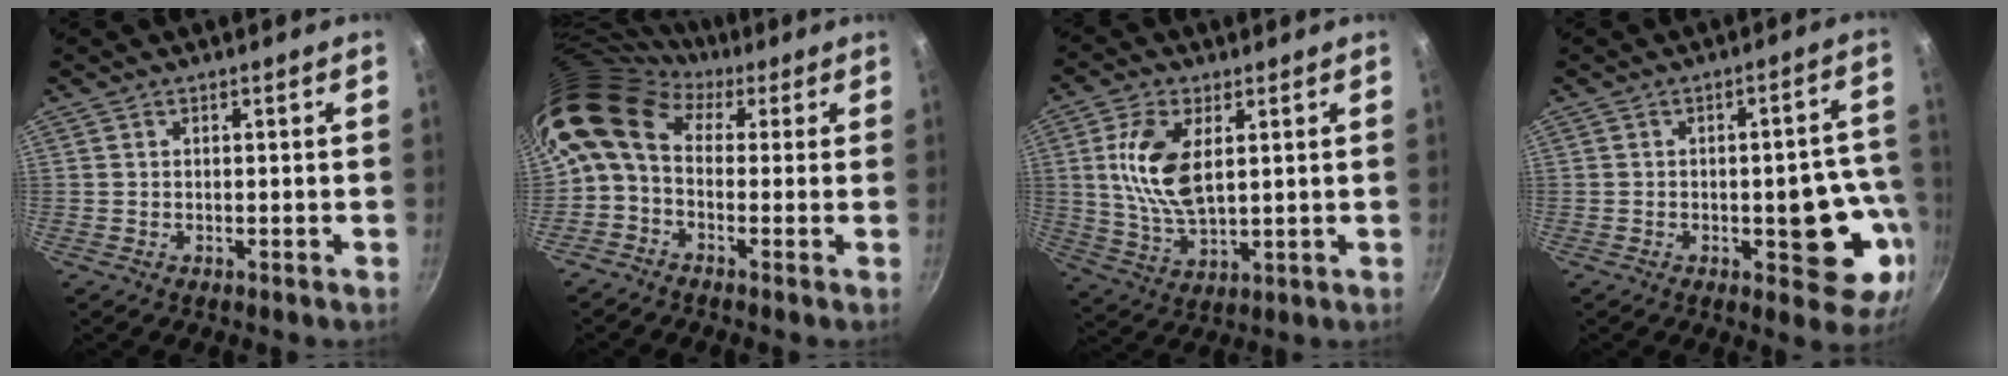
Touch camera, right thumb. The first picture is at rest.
{"total": 11.9, "force": [2.2, 8.7, 7.9], "torque": [-0.153, 0.030, 0.015]}
{"total": 11.8, "force": [2.7, 6.0, 9.7], "torque": [-0.189, -0.011, 0.059]}
{"total": 13.2, "force": [-3.6, 5.6, 11.4], "torque": [-0.085, 0.022, -0.046]}